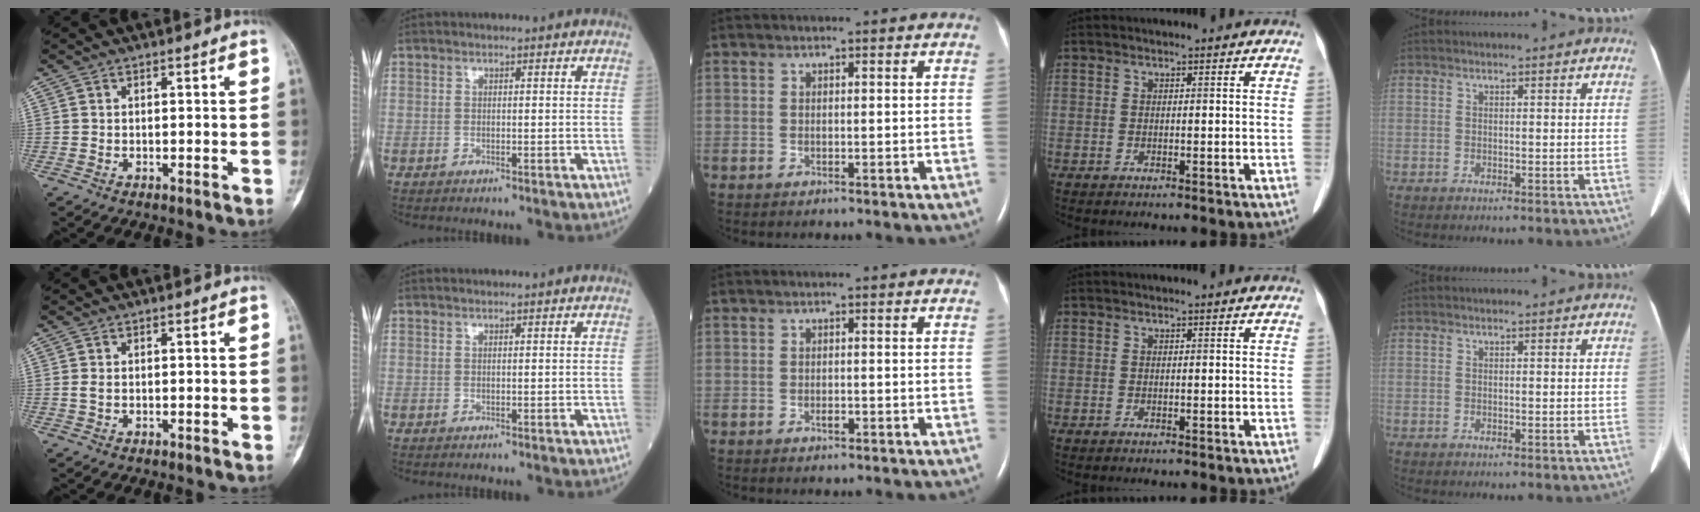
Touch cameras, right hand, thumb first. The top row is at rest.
{"thumb": {"total": 1.0, "force": [0.1, 0.6, 0.8], "torque": [-0.023, 0.002, 0.004]}, "middle": {"total": 0.8, "force": [-0.4, 0.3, 0.6], "torque": [-0.012, 0.000, -0.006]}}